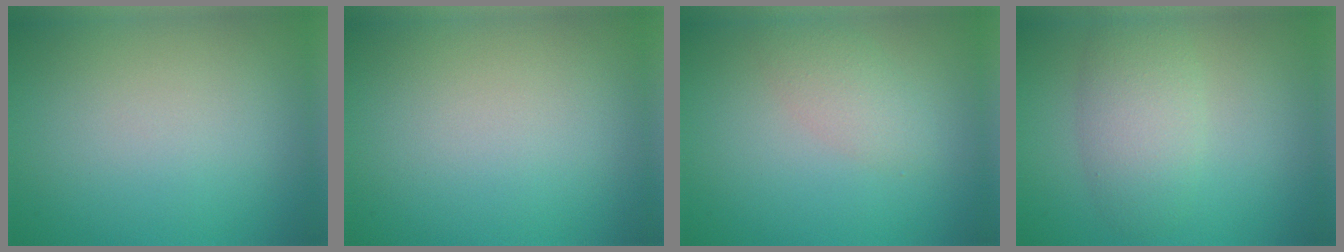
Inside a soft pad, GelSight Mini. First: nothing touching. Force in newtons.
{"total": 0.0}
{"total": 2.2, "press": 2.2, "slide": 0.1}
{"total": 4.0, "press": 4.0, "slide": 0.2}